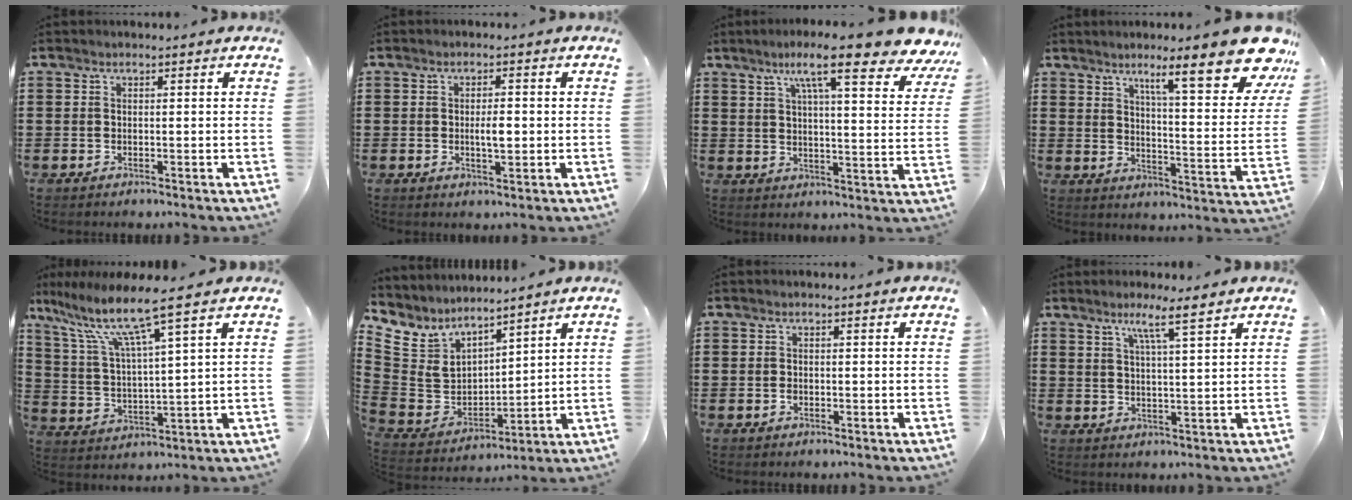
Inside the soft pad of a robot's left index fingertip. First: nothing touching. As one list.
[{"total": 3.0, "force": [-0.1, 1.0, 2.8], "torque": [-0.045, -0.004, -0.005]}, {"total": 11.5, "force": [8.4, 1.1, 7.8], "torque": [-0.144, -0.030, 0.133]}, {"total": 13.9, "force": [9.4, 1.7, 10.1], "torque": [-0.160, -0.052, 0.143]}, {"total": 9.7, "force": [6.7, 0.0, 6.9], "torque": [-0.167, -0.038, 0.105]}, {"total": 5.8, "force": [4.5, 3.6, 0.9], "torque": [-0.065, -0.042, 0.079]}, {"total": 0.7, "force": [-0.3, 0.5, 0.4], "torque": [-0.011, -0.001, -0.006]}, {"total": 4.7, "force": [3.3, -0.5, 3.3], "torque": [-0.067, -0.006, 0.053]}]